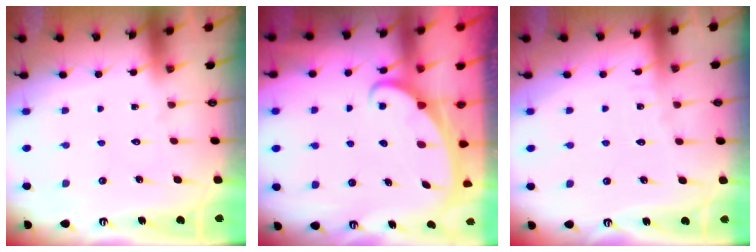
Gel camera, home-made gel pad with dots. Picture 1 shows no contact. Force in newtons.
{"total": 2.4, "press": 2.3, "slide": 0.3}
{"total": 3.1, "press": 3.1, "slide": 0.3}